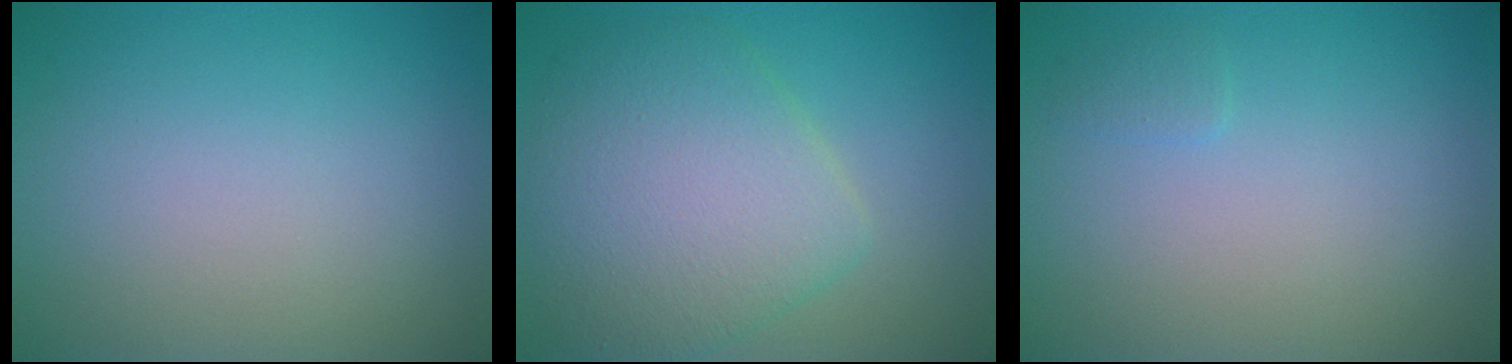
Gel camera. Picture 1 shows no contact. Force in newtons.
{"total": 6.8, "press": 6.8, "slide": 0.3}
{"total": 0.6, "press": 0.6, "slide": 0.0}